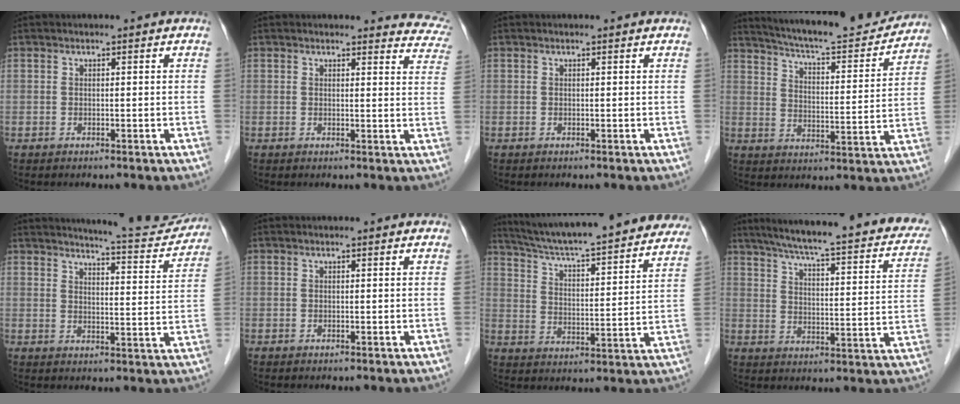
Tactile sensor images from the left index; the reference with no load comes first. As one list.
[{"total": 8.5, "force": [8.2, 2.0, 0.6], "torque": [0.034, -0.037, 0.047]}, {"total": 0.6, "force": [0.6, 0.1, 0.1], "torque": [-0.008, 0.003, 0.007]}, {"total": 18.2, "force": [17.0, 1.8, 6.1], "torque": [-0.098, -0.020, 0.237]}, {"total": 13.0, "force": [12.5, 0.9, 3.2], "torque": [-0.041, -0.034, 0.146]}, {"total": 1.0, "force": [1.0, 0.1, 0.2], "torque": [-0.012, 0.006, 0.010]}, {"total": 28.8, "force": [25.9, 3.1, 12.1], "torque": [-0.194, -0.029, 0.343]}, {"total": 27.7, "force": [22.8, 4.3, 15.1], "torque": [-0.224, -0.016, 0.280]}]